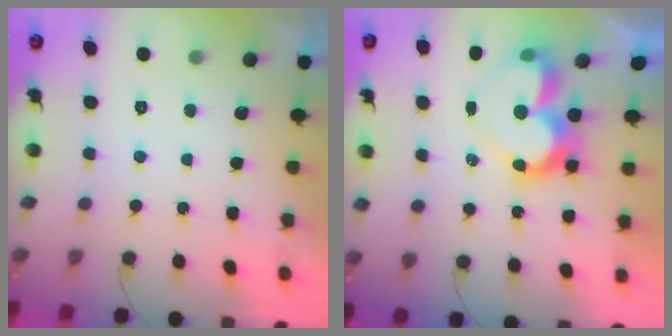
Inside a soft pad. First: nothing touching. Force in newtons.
{"total": 11.7, "press": 11.7, "slide": 0.9}